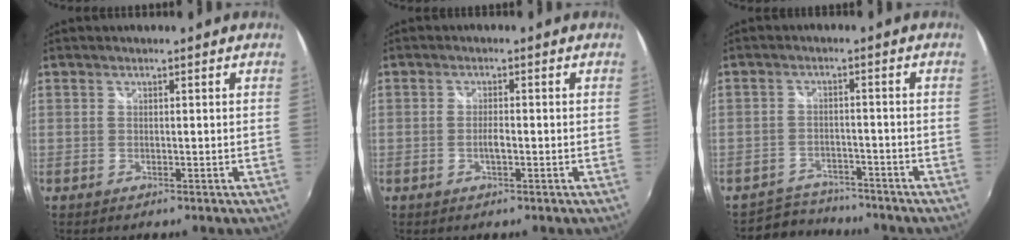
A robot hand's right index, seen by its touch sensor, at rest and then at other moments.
{"total": 1.8, "force": [-0.6, 0.4, 1.7], "torque": [-0.034, 0.003, -0.010]}
{"total": 6.4, "force": [-5.9, 2.5, 0.2], "torque": [-0.024, 0.010, -0.090]}